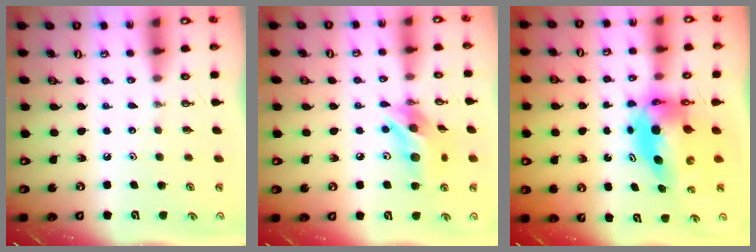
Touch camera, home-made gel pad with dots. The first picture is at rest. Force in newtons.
{"total": 13.1, "press": 13.1, "slide": 0.8}
{"total": 7.9, "press": 7.9, "slide": 0.8}